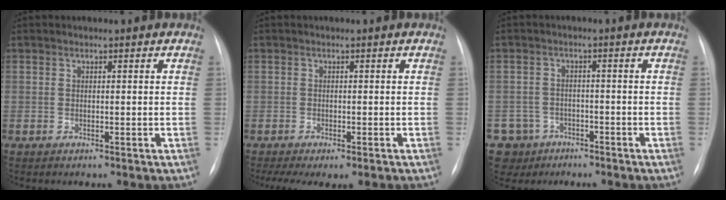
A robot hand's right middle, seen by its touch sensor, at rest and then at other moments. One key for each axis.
{"total": 7.2, "fx": -5.4, "fy": 2.0, "fz": 4.4, "tx": -0.063, "ty": -0.007, "tz": -0.078}
{"total": 6.3, "fx": -3.9, "fy": 5.0, "fz": -0.3, "tx": 0.003, "ty": 0.008, "tz": -0.061}